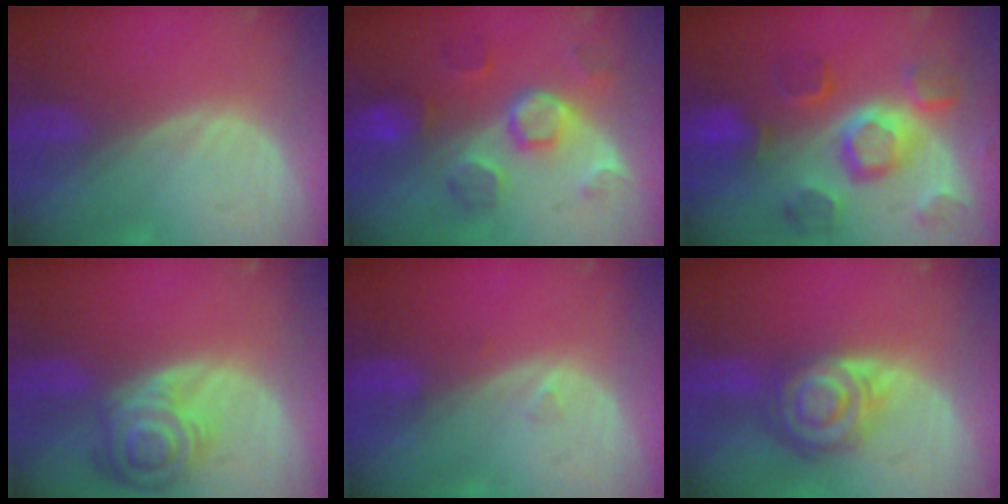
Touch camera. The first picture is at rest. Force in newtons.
{"total": 8.6, "press": 7.8, "slide": 3.6}
{"total": 11.3, "press": 10.0, "slide": 5.3}
{"total": 8.2, "press": 7.3, "slide": 3.8}
{"total": 0.7, "press": 0.7, "slide": 0.2}
{"total": 8.0, "press": 7.1, "slide": 3.8}